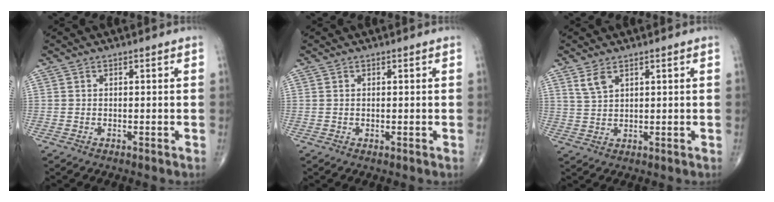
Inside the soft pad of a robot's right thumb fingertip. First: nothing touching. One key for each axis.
{"total": 0.0}
{"total": 3.2, "fx": 2.1, "fy": 1.5, "fz": 1.9, "tx": -0.038, "ty": -0.005, "tz": 0.050}